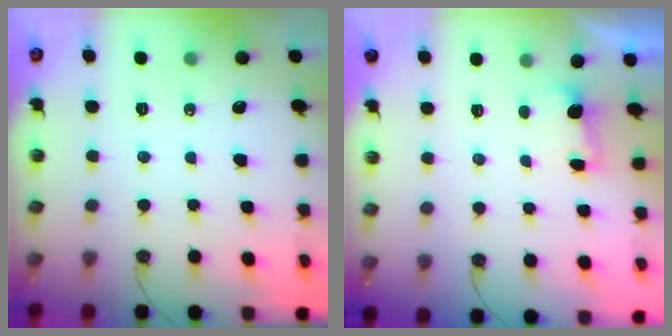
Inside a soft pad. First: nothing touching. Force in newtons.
{"total": 2.3, "press": 2.1, "slide": 1.0}